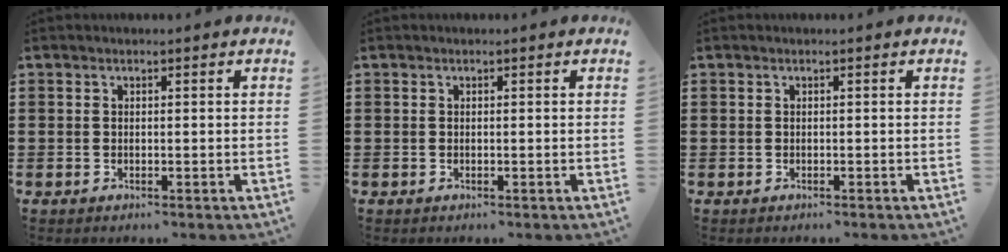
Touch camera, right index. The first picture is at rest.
{"total": 0.0}
{"total": 0.0}